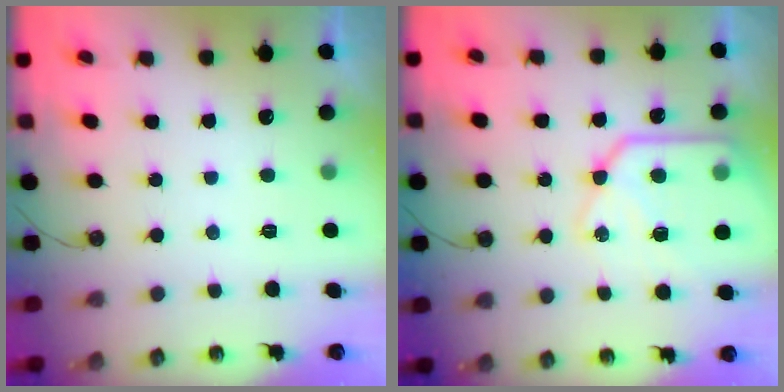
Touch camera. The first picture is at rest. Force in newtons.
{"total": 17.5, "press": 17.5, "slide": 1.5}